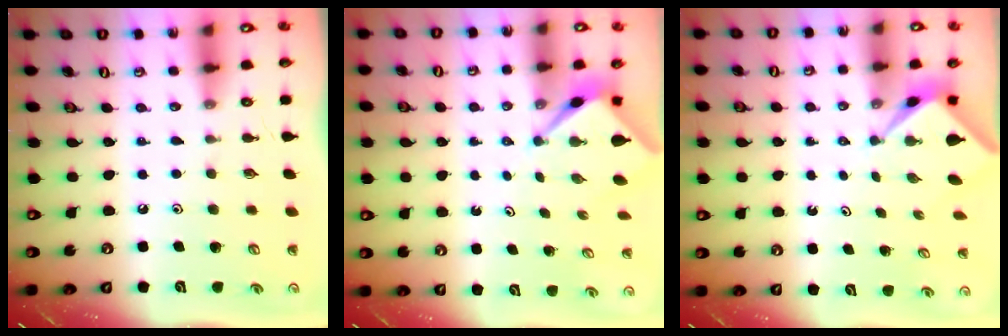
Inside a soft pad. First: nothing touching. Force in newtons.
{"total": 2.7, "press": 2.7, "slide": 0.1}
{"total": 1.9, "press": 1.9, "slide": 0.2}